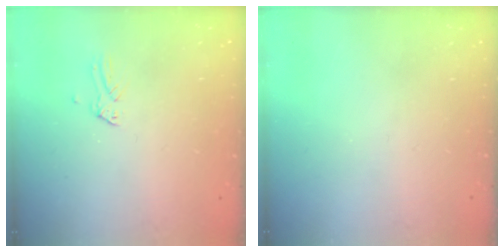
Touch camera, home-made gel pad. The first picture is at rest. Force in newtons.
{"total": 0.0}